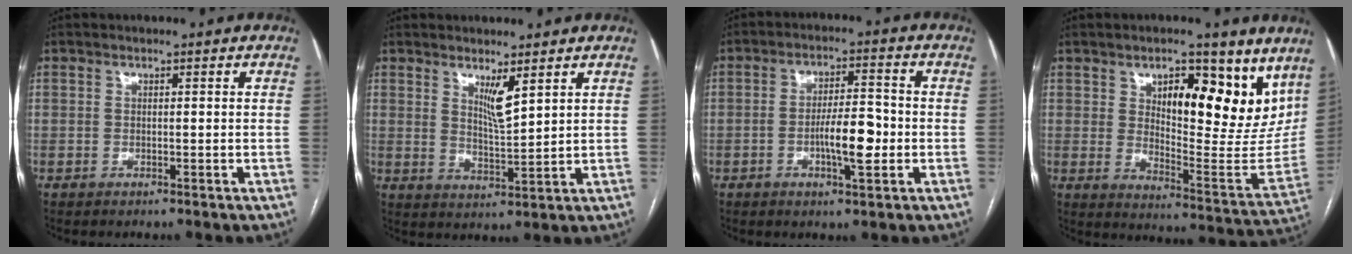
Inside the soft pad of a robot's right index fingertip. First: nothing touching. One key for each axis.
{"total": 4.3, "fx": 2.6, "fy": 0.4, "fz": 3.5, "tx": -0.065, "ty": -0.016, "tz": 0.051}
{"total": 7.3, "fx": -1.7, "fy": 1.7, "fz": 6.9, "tx": -0.118, "ty": 0.006, "tz": -0.028}
{"total": 17.8, "fx": 10.8, "fy": 6.6, "fz": 12.5, "tx": -0.152, "ty": -0.016, "tz": 0.156}